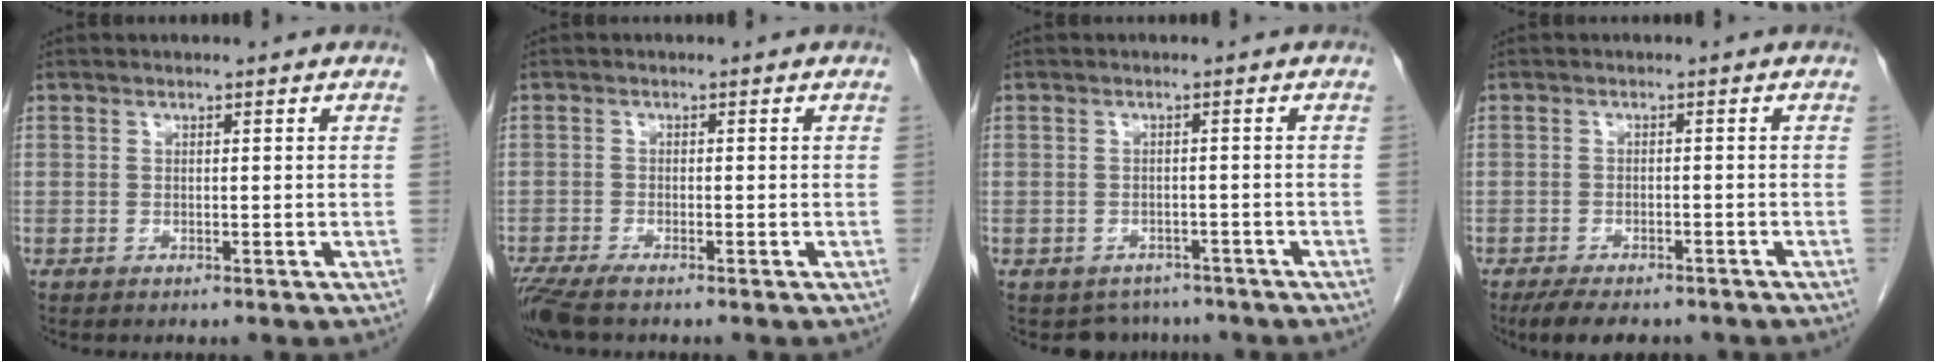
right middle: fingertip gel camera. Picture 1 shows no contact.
{"total": 4.3, "force": [-3.4, 0.5, 2.6], "torque": [-0.052, -0.011, -0.063]}
{"total": 3.7, "force": [-3.1, 2.1, -0.2], "torque": [0.006, 0.007, -0.043]}
{"total": 7.5, "force": [-6.1, 2.6, 3.6], "torque": [-0.052, -0.008, -0.086]}